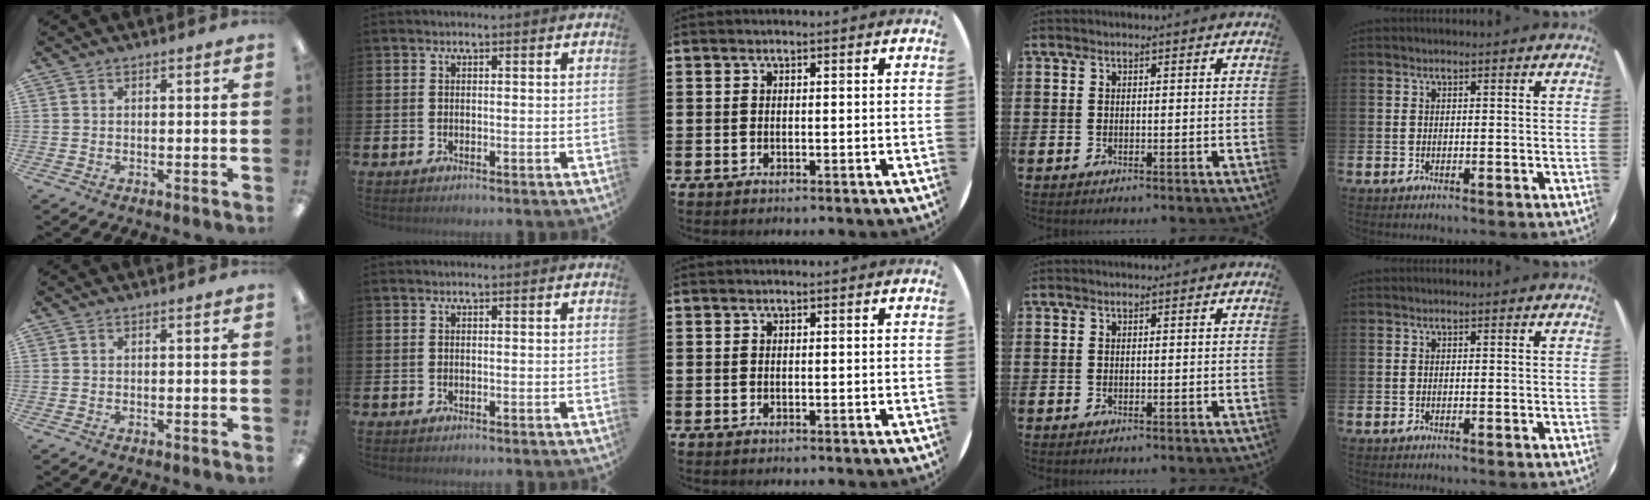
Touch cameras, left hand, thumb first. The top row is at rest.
{}